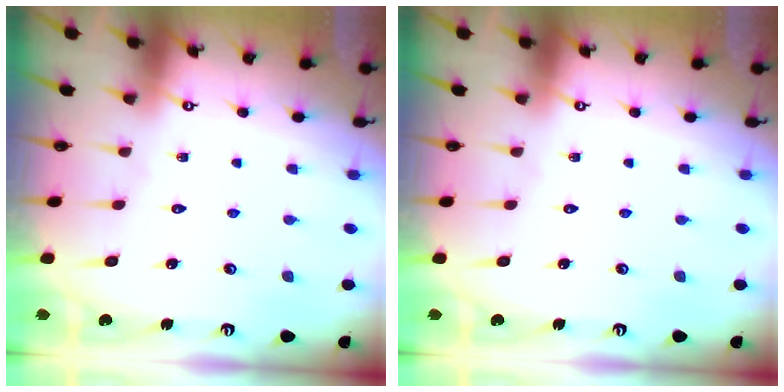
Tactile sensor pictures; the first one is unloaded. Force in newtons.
{"total": 0.0}